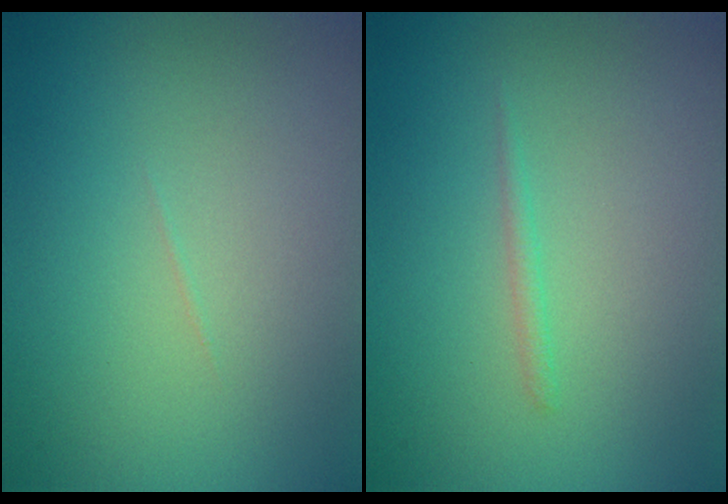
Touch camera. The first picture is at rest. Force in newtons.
{"total": 0.7, "press": 0.7, "slide": 0.1}